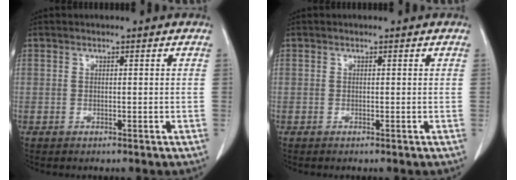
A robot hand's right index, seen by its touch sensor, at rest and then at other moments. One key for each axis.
{"total": 0.0}